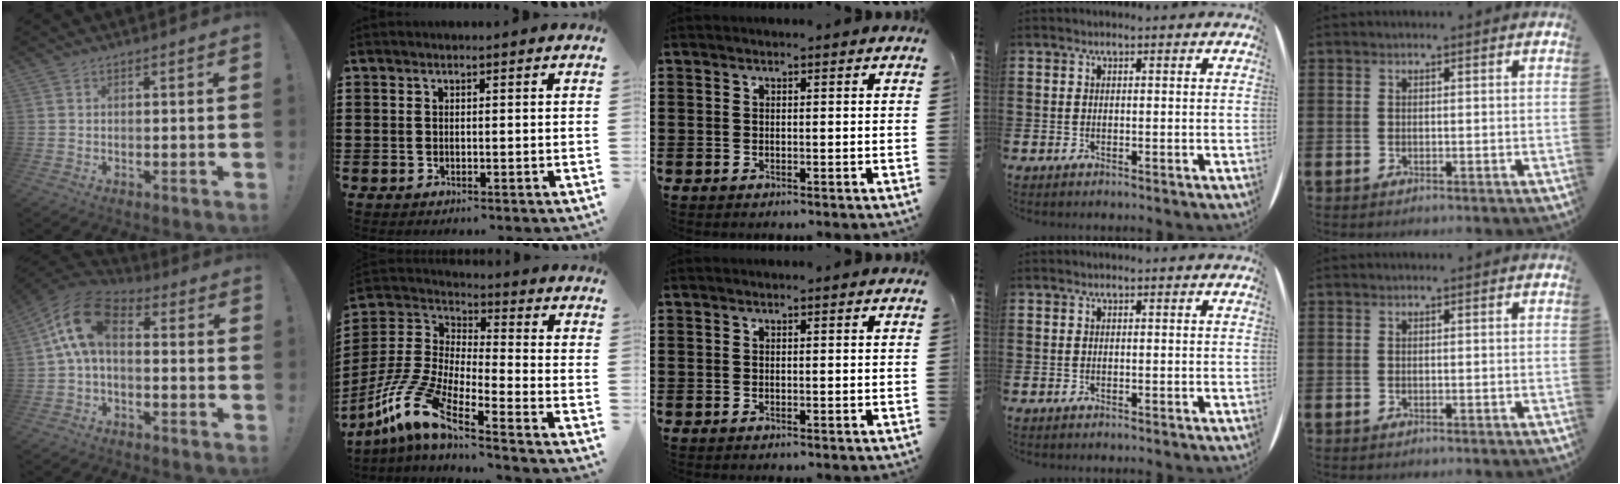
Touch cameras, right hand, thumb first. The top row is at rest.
{"thumb": {"total": 12.0, "force": [2.4, 7.2, 9.3], "torque": [-0.175, 0.005, 0.044]}, "index": {"total": 10.2, "force": [-7.9, 1.4, 6.3], "torque": [-0.177, -0.019, -0.174]}}